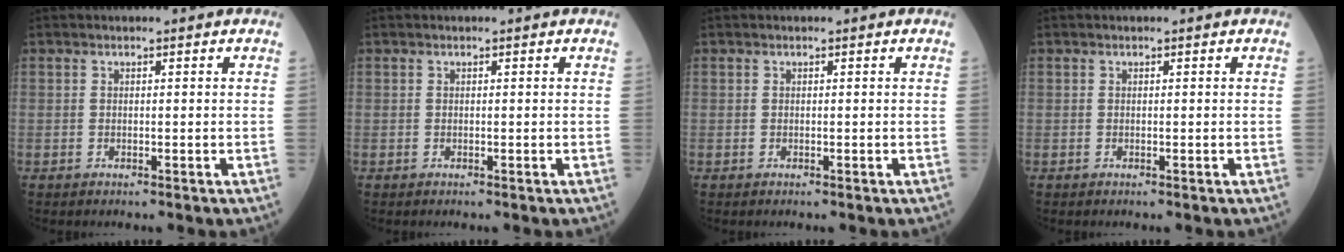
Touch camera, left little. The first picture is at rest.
{"total": 0.0}
{"total": 0.0}
{"total": 0.0}